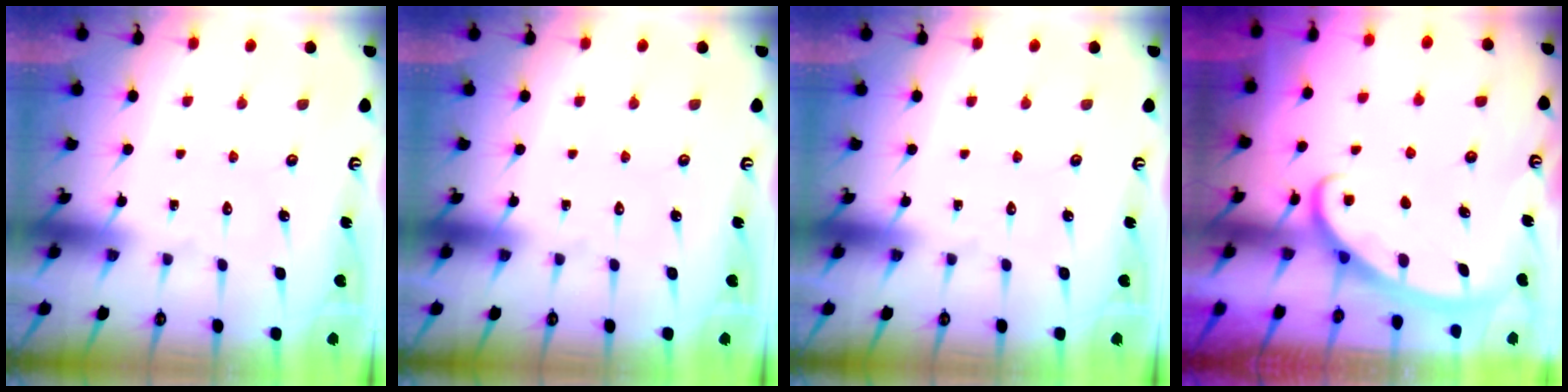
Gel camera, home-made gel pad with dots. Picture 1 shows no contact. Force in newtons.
{"total": 0.0}
{"total": 0.0}
{"total": 2.8, "press": 2.8, "slide": 0.4}